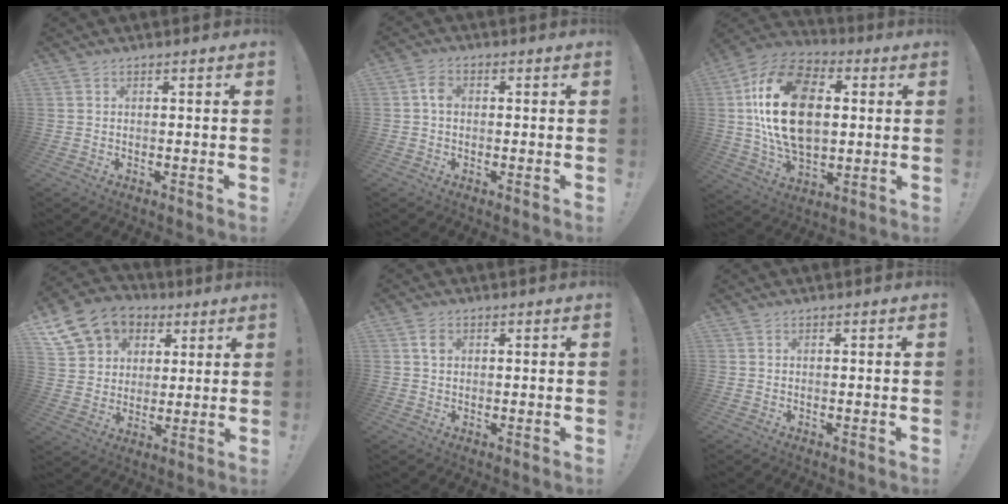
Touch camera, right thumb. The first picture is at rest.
{"total": 4.0, "force": [-0.1, 3.1, 2.6], "torque": [-0.038, 0.009, -0.002]}
{"total": 25.4, "force": [3.4, 16.0, 19.4], "torque": [-0.359, 0.004, 0.061]}
{"total": 14.6, "force": [7.1, 11.5, 5.5], "torque": [-0.080, -0.039, 0.147]}
{"total": 2.8, "force": [0.7, 2.5, 1.1], "torque": [-0.005, -0.001, 0.010]}
{"total": 0.0}